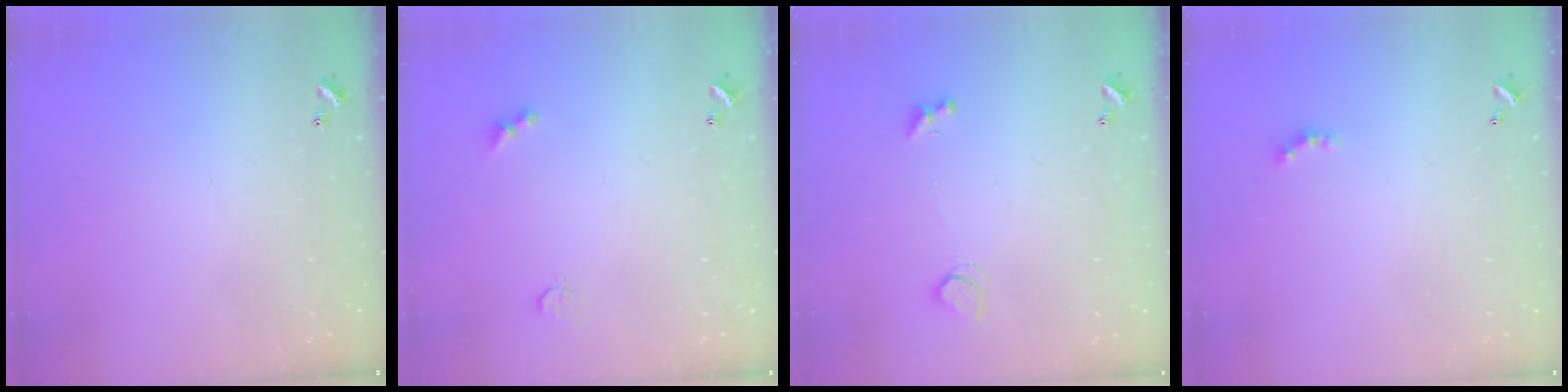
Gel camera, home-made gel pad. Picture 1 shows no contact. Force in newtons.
{"total": 2.9, "press": 2.8, "slide": 0.7}
{"total": 2.3, "press": 1.9, "slide": 1.1}
{"total": 1.6, "press": 1.6, "slide": 0.4}